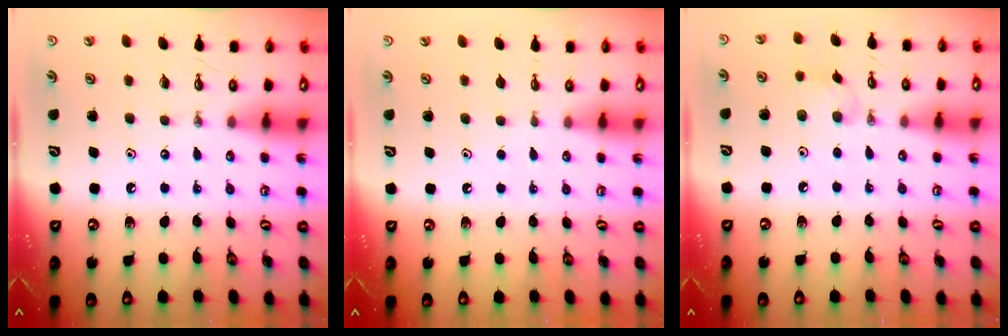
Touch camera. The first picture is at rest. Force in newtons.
{"total": 1.2, "press": 0.5, "slide": 1.0}
{"total": 6.0, "press": 5.1, "slide": 3.1}